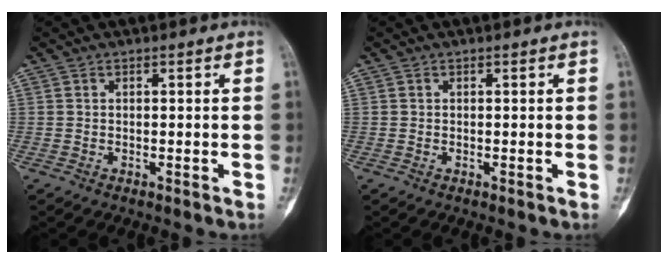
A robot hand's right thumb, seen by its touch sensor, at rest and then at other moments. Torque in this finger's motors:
{"motor_torque": [0.11, 0.11, 0.01, -0.01, 0.02]}